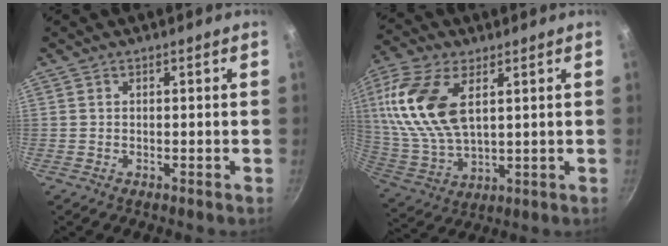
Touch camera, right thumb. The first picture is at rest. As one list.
[{"total": 16.9, "force": [5.4, 9.0, 13.2], "torque": [-0.262, -0.016, 0.110]}]